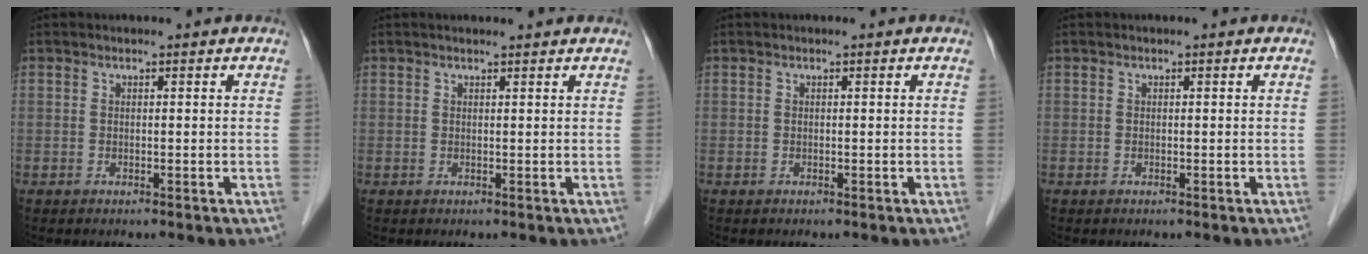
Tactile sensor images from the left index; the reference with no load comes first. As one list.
[{"total": 3.1, "force": [2.9, 0.2, 1.1], "torque": [-0.017, 0.018, 0.032]}, {"total": 0.0}, {"total": 0.0}]